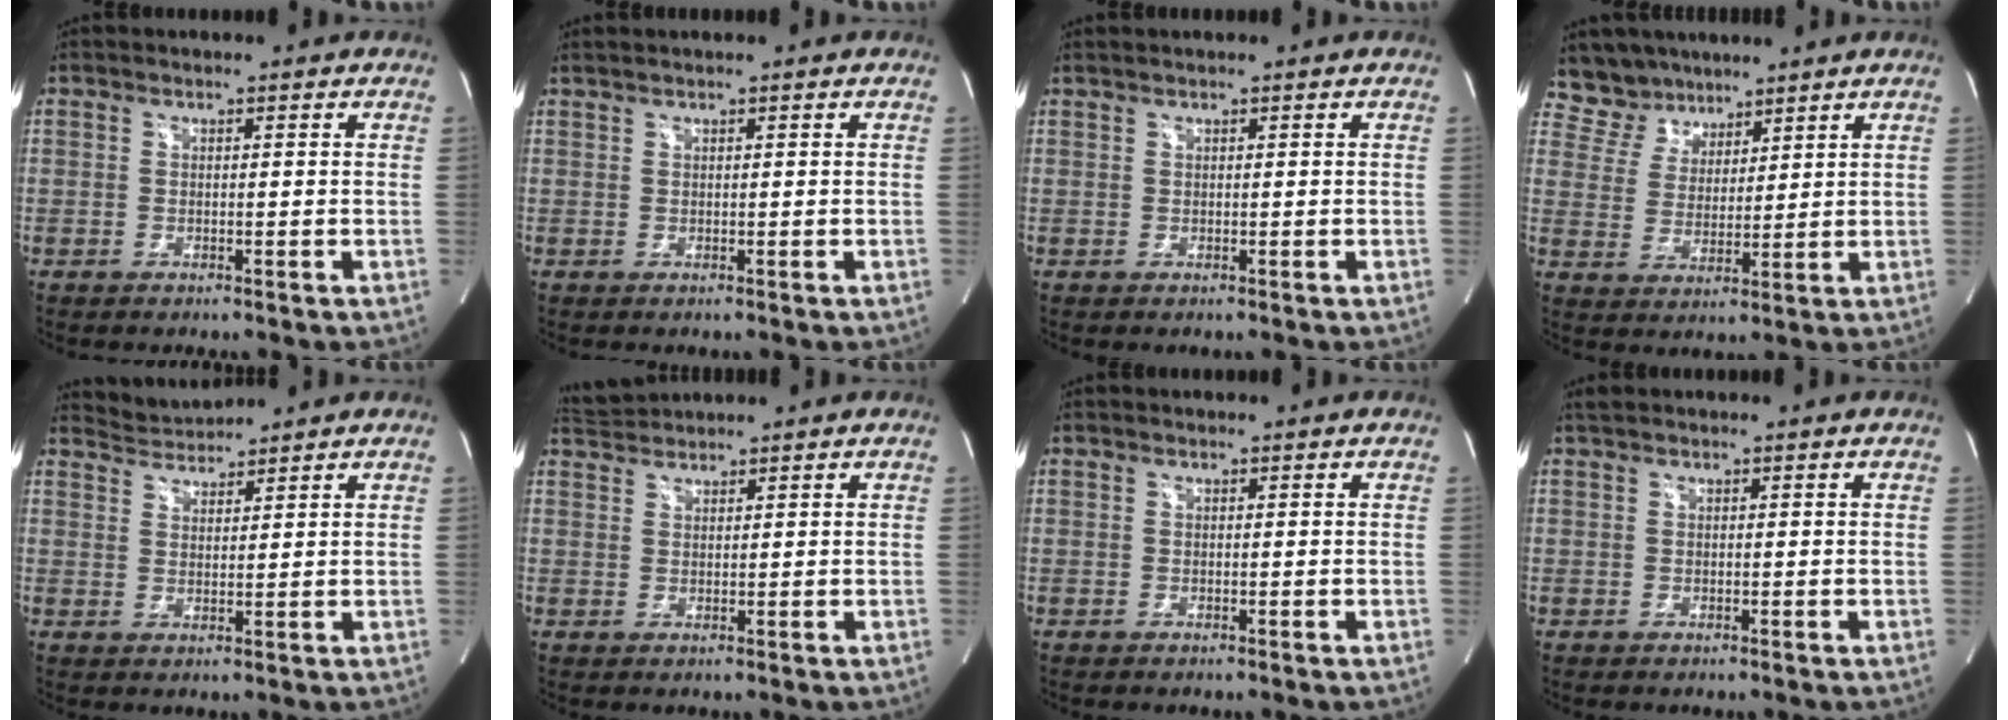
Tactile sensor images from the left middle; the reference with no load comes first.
{"total": 1.0, "force": [0.9, -0.1, 0.4], "torque": [-0.013, 0.013, 0.023]}
{"total": 0.8, "force": [0.7, -0.1, 0.3], "torque": [-0.010, 0.013, 0.019]}
{"total": 7.0, "force": [5.9, 3.8, -0.4], "torque": [0.005, 0.010, 0.119]}
{"total": 3.3, "force": [3.1, -0.1, -1.0], "torque": [0.009, 0.005, 0.064]}
{"total": 2.6, "force": [2.5, 0.5, -0.4], "torque": [-0.004, 0.015, 0.053]}
{"total": 0.0}
{"total": 0.8, "force": [0.3, 0.8, 0.2], "torque": [0.002, 0.000, 0.000]}